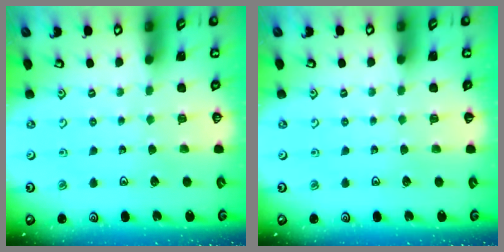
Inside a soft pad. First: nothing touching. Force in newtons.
{"total": 0.0}